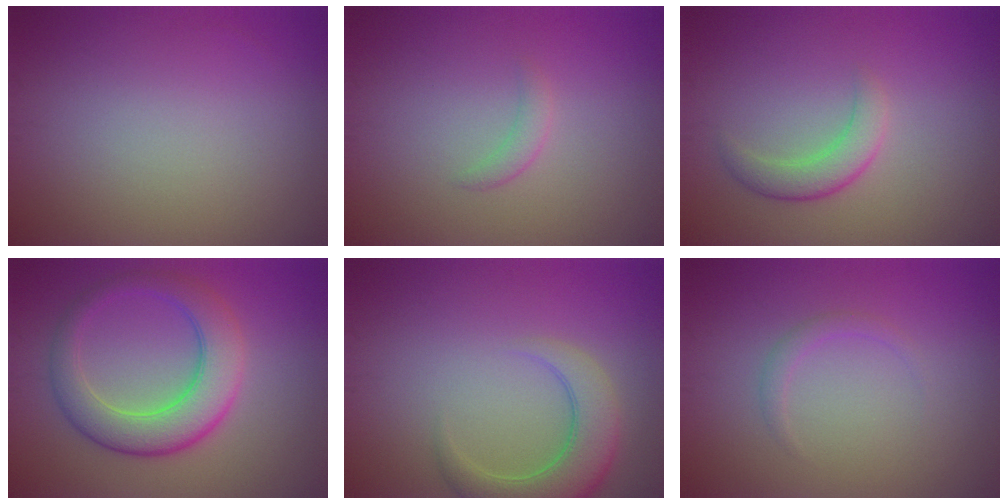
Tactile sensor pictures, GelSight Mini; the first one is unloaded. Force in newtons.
{"total": 1.2, "press": 1.1, "slide": 0.0}
{"total": 2.7, "press": 2.7, "slide": 0.1}
{"total": 6.4, "press": 6.4, "slide": 0.1}
{"total": 5.4, "press": 5.4, "slide": 0.6}
{"total": 1.1, "press": 1.1, "slide": 0.1}